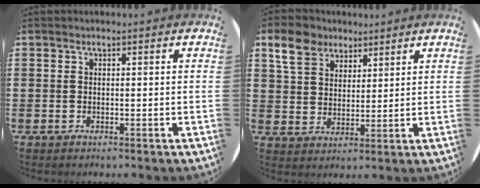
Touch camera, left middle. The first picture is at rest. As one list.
[{"total": 6.1, "force": [4.4, 3.9, 1.8], "torque": [-0.047, 0.006, 0.081]}]